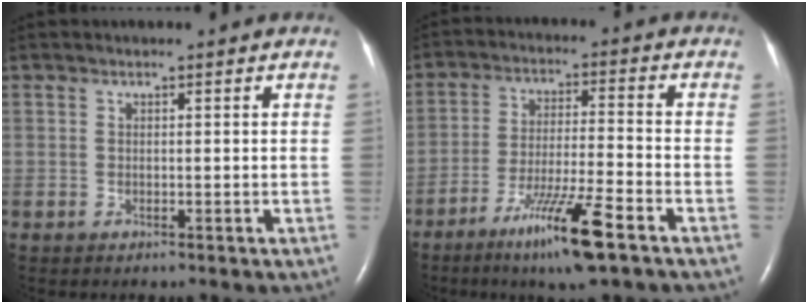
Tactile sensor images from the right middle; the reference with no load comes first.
{"total": 11.0, "force": [-6.8, 0.1, 8.7], "torque": [-0.163, -0.026, -0.120]}